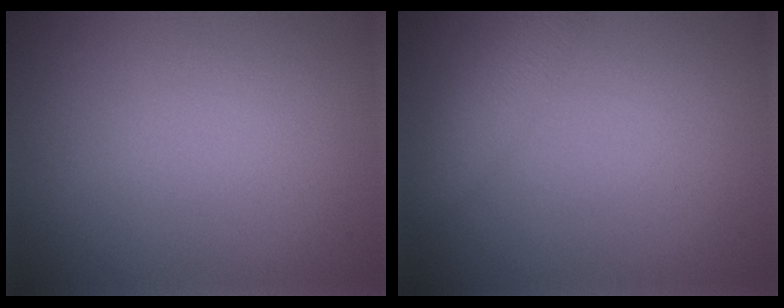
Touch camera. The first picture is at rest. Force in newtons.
{"total": 2.5, "press": 2.5, "slide": 0.1}